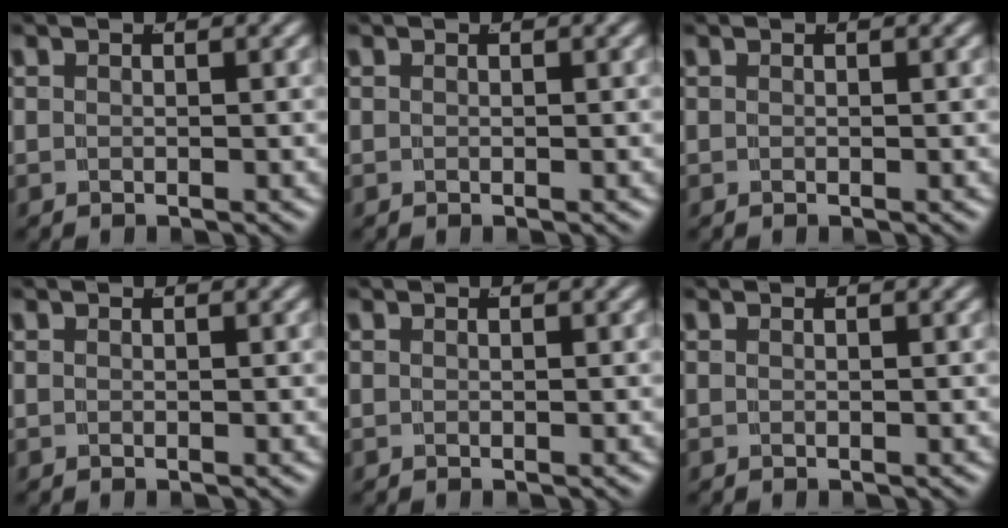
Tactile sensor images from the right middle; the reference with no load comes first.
{"total": 0.0}
{"total": 0.0}
{"total": 0.0}
{"total": 0.0}
{"total": 0.0}